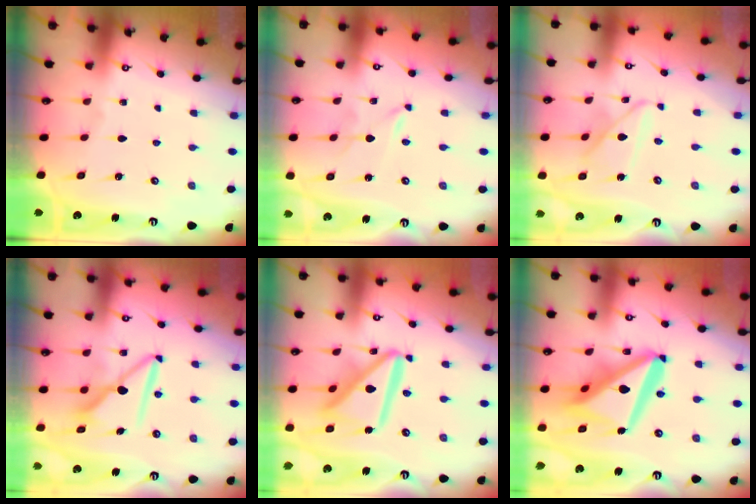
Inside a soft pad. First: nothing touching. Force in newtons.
{"total": 0.9, "press": 0.8, "slide": 0.1}
{"total": 10.7, "press": 10.7, "slide": 0.9}
{"total": 8.2, "press": 8.2, "slide": 0.6}
{"total": 15.3, "press": 15.2, "slide": 1.7}
{"total": 18.5, "press": 18.3, "slide": 2.3}